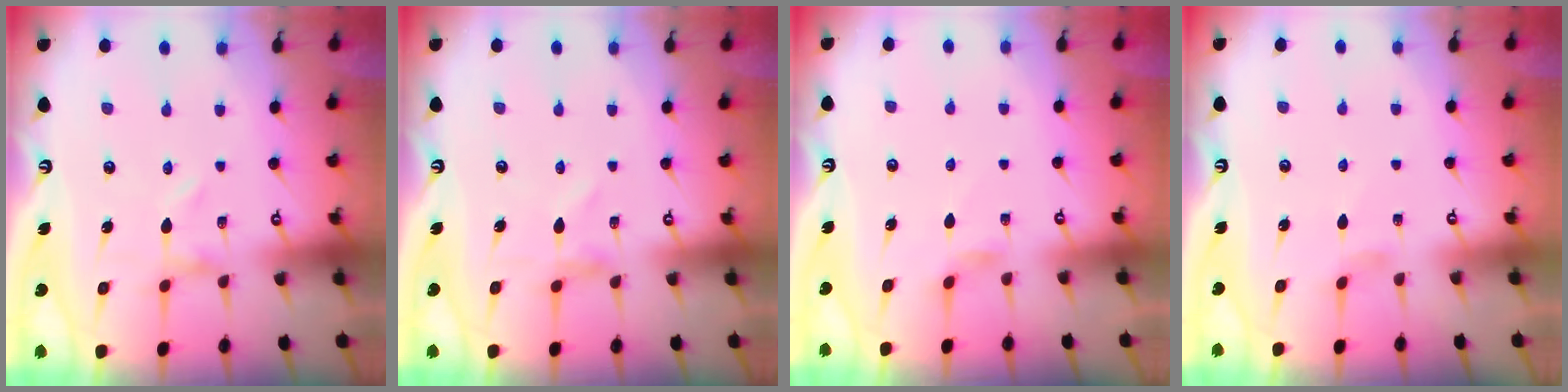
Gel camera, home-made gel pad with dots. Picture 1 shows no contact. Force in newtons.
{"total": 0.0}
{"total": 2.9, "press": 2.8, "slide": 0.5}
{"total": 0.0}